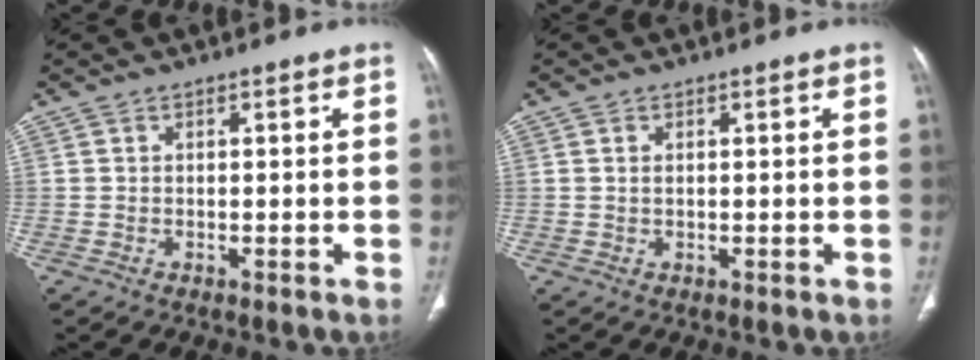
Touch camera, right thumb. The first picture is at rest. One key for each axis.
{"total": 0.7, "fx": 0.2, "fy": 0.4, "fz": 0.5, "tx": -0.013, "ty": 0.001, "tz": 0.006}